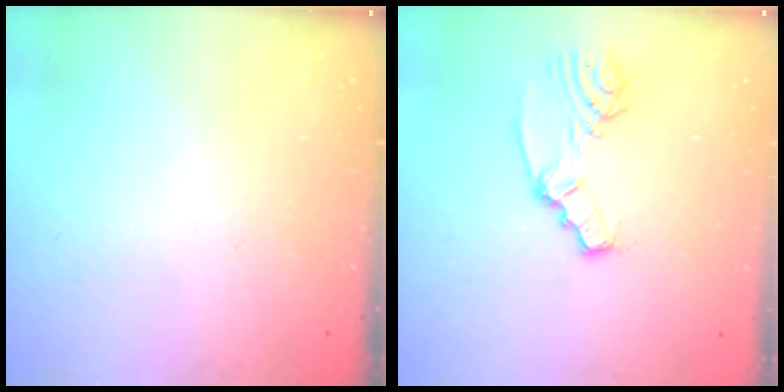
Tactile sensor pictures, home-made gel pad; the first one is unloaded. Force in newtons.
{"total": 4.0, "press": 4.0, "slide": 0.3}